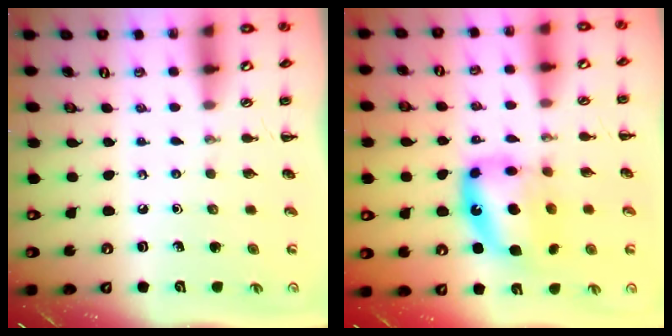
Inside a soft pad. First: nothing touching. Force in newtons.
{"total": 12.5, "press": 12.0, "slide": 3.5}